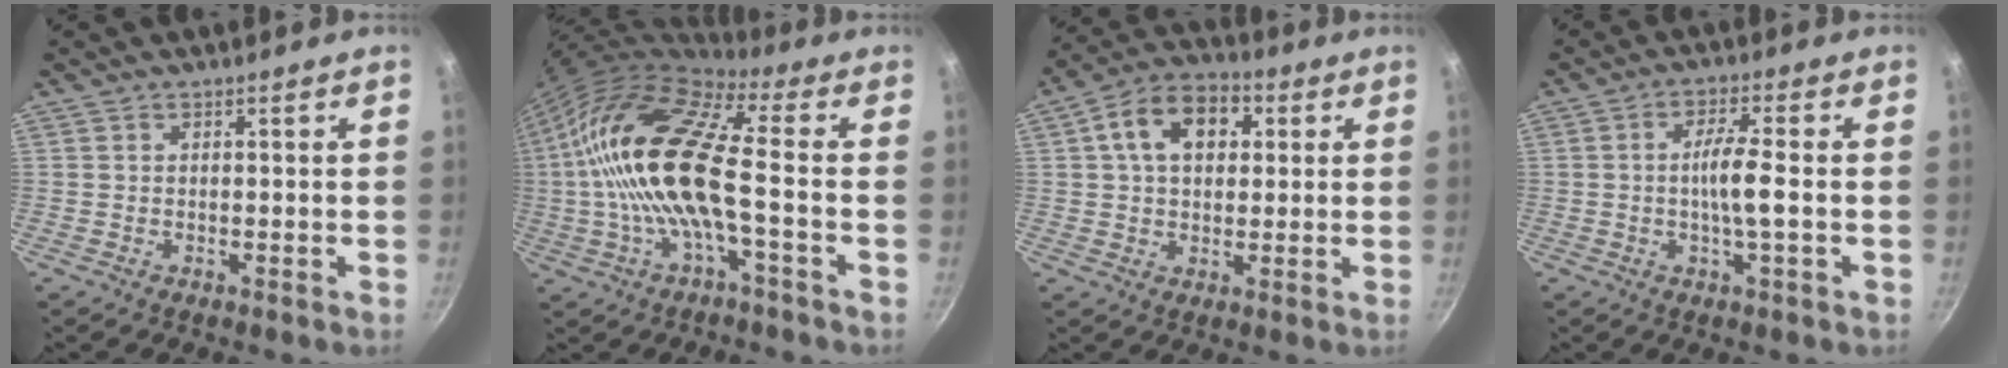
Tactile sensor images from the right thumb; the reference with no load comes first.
{"total": 19.0, "force": [-0.9, 6.7, 17.7], "torque": [-0.338, 0.030, -0.029]}
{"total": 11.9, "force": [3.1, 8.2, 8.1], "torque": [-0.109, 0.016, 0.039]}
{"total": 6.0, "force": [-0.7, 0.6, 5.9], "torque": [-0.113, 0.011, -0.014]}